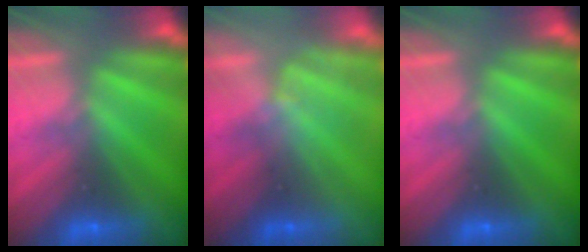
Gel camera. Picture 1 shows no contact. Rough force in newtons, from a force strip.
{"total": 1.3}
{"total": 0.0}